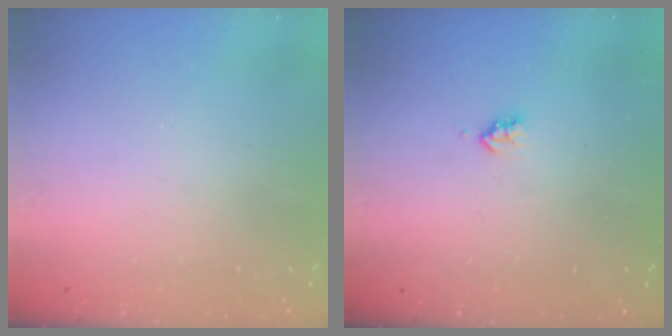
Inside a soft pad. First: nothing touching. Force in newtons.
{"total": 2.2, "press": 2.1, "slide": 0.4}